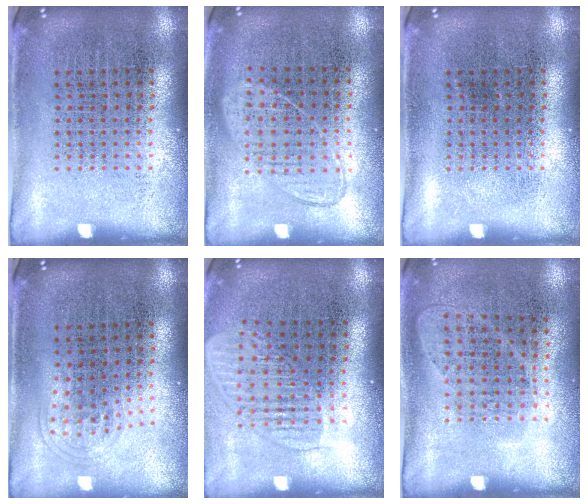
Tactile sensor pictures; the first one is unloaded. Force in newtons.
{"total": 0.9, "press": 0.8, "slide": 0.4}
{"total": 0.0}
{"total": 1.0, "press": 0.7, "slide": 0.8}
{"total": 1.6, "press": 1.3, "slide": 0.9}
{"total": 1.0, "press": 0.9, "slide": 0.5}